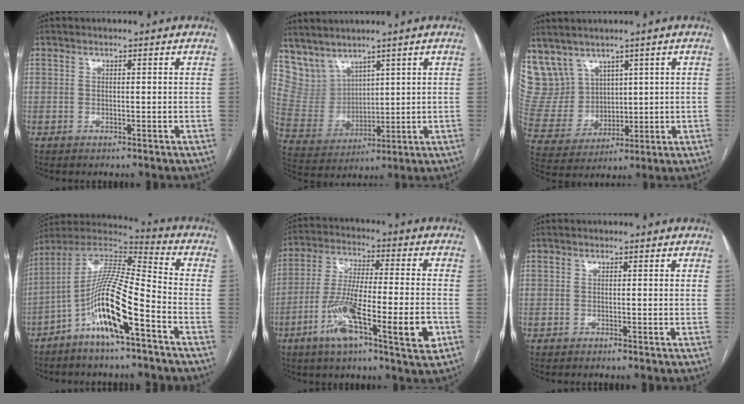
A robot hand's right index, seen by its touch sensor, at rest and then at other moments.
{"total": 7.3, "force": [6.1, 4.0, 0.7], "torque": [-0.036, 0.017, 0.152]}
{"total": 10.0, "force": [6.6, 7.3, 1.6], "torque": [-0.057, 0.035, 0.159]}
{"total": 13.9, "force": [-6.6, 1.3, 12.1], "torque": [-0.237, 0.005, -0.125]}
{"total": 15.5, "force": [-6.1, 2.1, 14.0], "torque": [-0.250, -0.007, -0.103]}
{"total": 0.6, "force": [-0.5, -0.2, 0.2], "torque": [-0.003, 0.003, -0.012]}